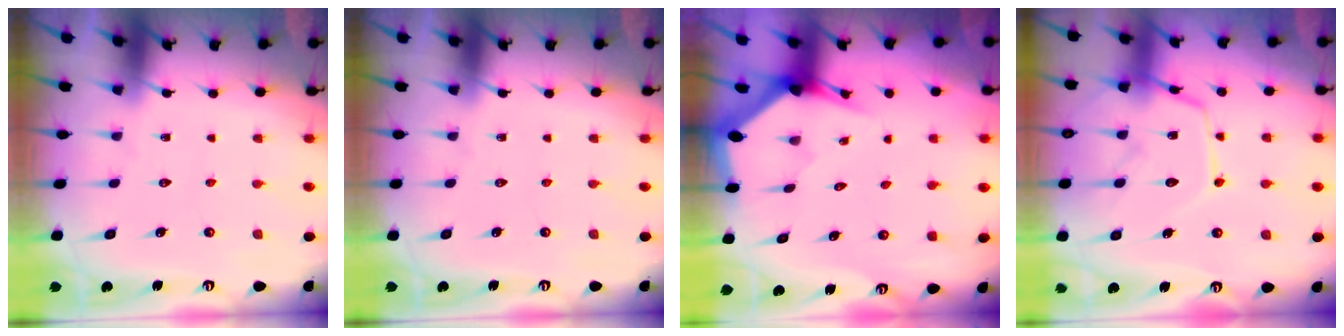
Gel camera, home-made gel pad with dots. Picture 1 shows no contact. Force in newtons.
{"total": 0.0}
{"total": 2.7, "press": 2.7, "slide": 0.1}
{"total": 14.9, "press": 14.8, "slide": 1.3}